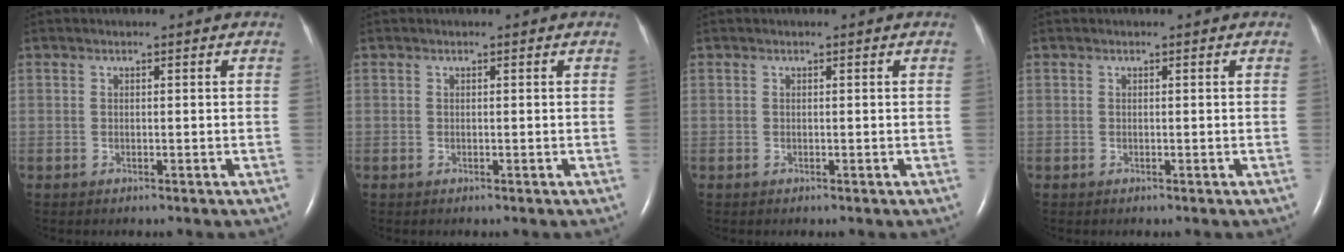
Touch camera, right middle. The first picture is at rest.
{"total": 0.0}
{"total": 0.0}
{"total": 0.0}